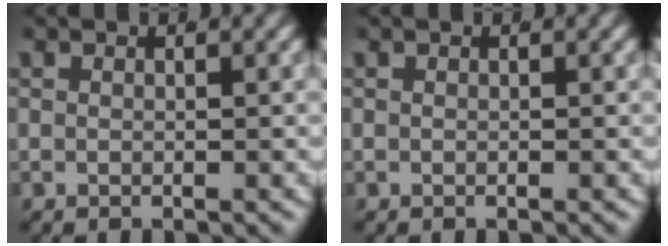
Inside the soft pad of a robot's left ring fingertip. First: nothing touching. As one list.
[{"total": 0.0}]